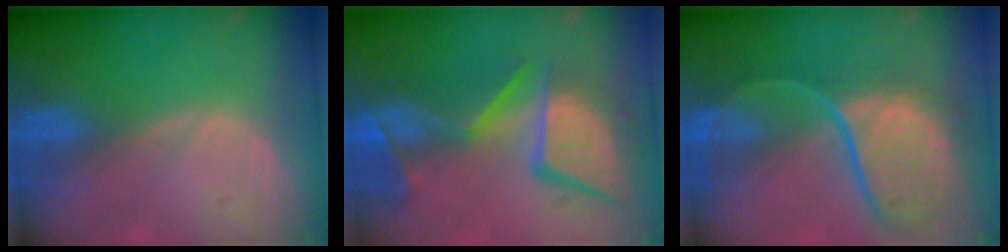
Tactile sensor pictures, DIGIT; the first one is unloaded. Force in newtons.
{"total": 13.8, "press": 11.2, "slide": 8.0}
{"total": 12.1, "press": 9.9, "slide": 7.0}